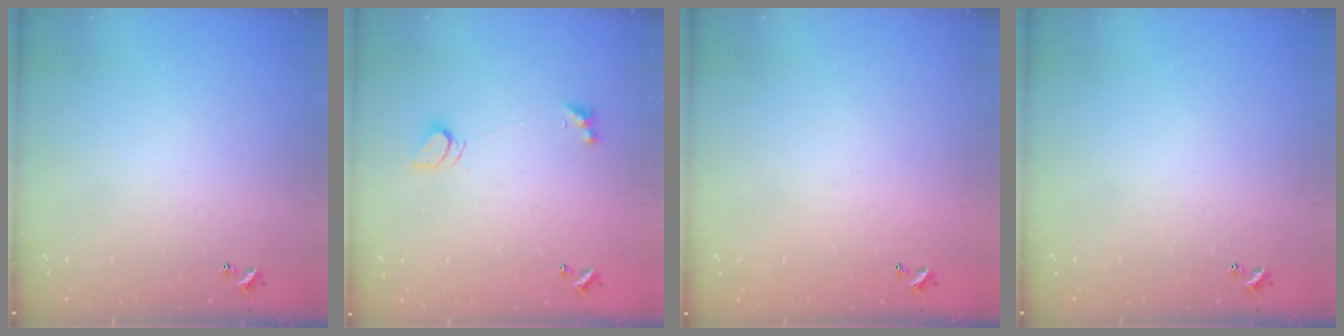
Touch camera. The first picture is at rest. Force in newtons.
{"total": 2.5, "press": 2.4, "slide": 0.7}
{"total": 2.9, "press": 2.9, "slide": 0.1}
{"total": 0.0}